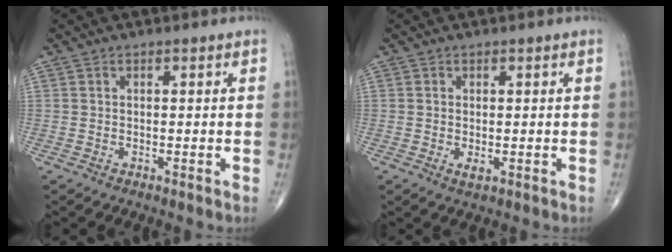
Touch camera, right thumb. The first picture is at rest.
{"total": 1.3, "force": [-0.2, 0.7, 1.1], "torque": [-0.019, -0.004, -0.001]}